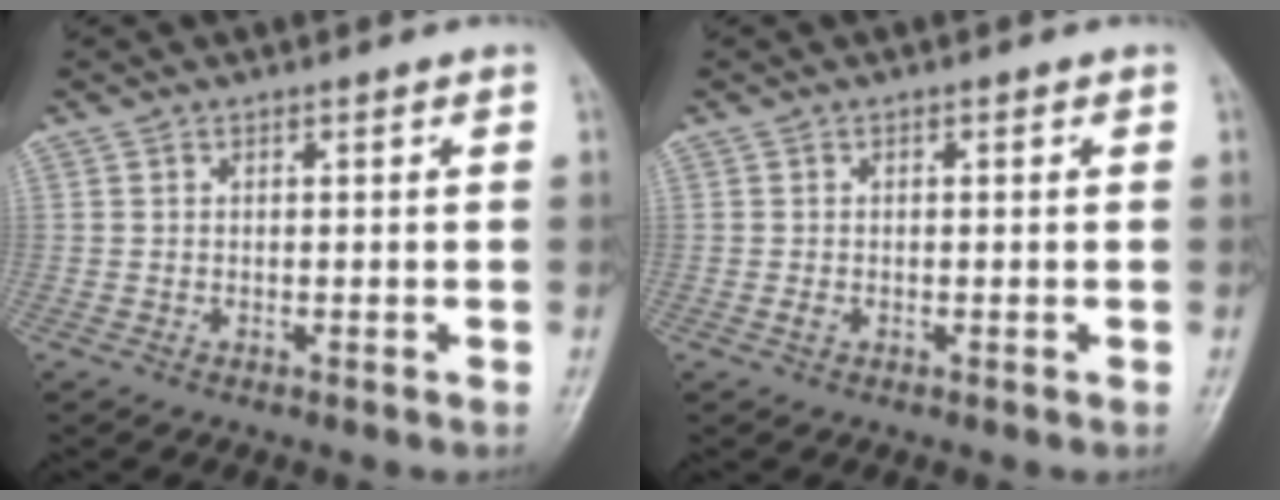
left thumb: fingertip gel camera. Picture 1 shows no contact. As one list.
[{"total": 0.9, "force": [-0.2, 0.6, 0.5], "torque": [-0.010, -0.002, -0.006]}]